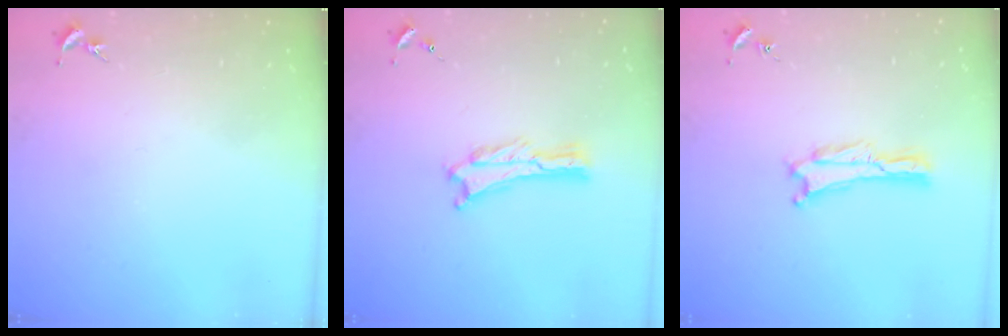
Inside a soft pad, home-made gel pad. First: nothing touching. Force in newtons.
{"total": 0.8, "press": 0.7, "slide": 0.2}
{"total": 0.0}